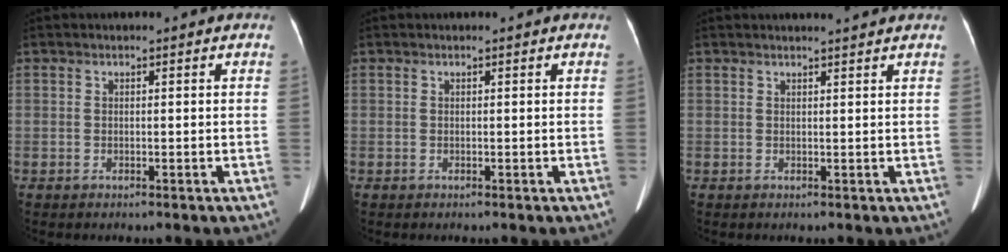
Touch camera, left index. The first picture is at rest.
{"total": 0.0}
{"total": 2.8, "force": [2.6, -0.4, 0.9], "torque": [-0.013, 0.007, 0.035]}